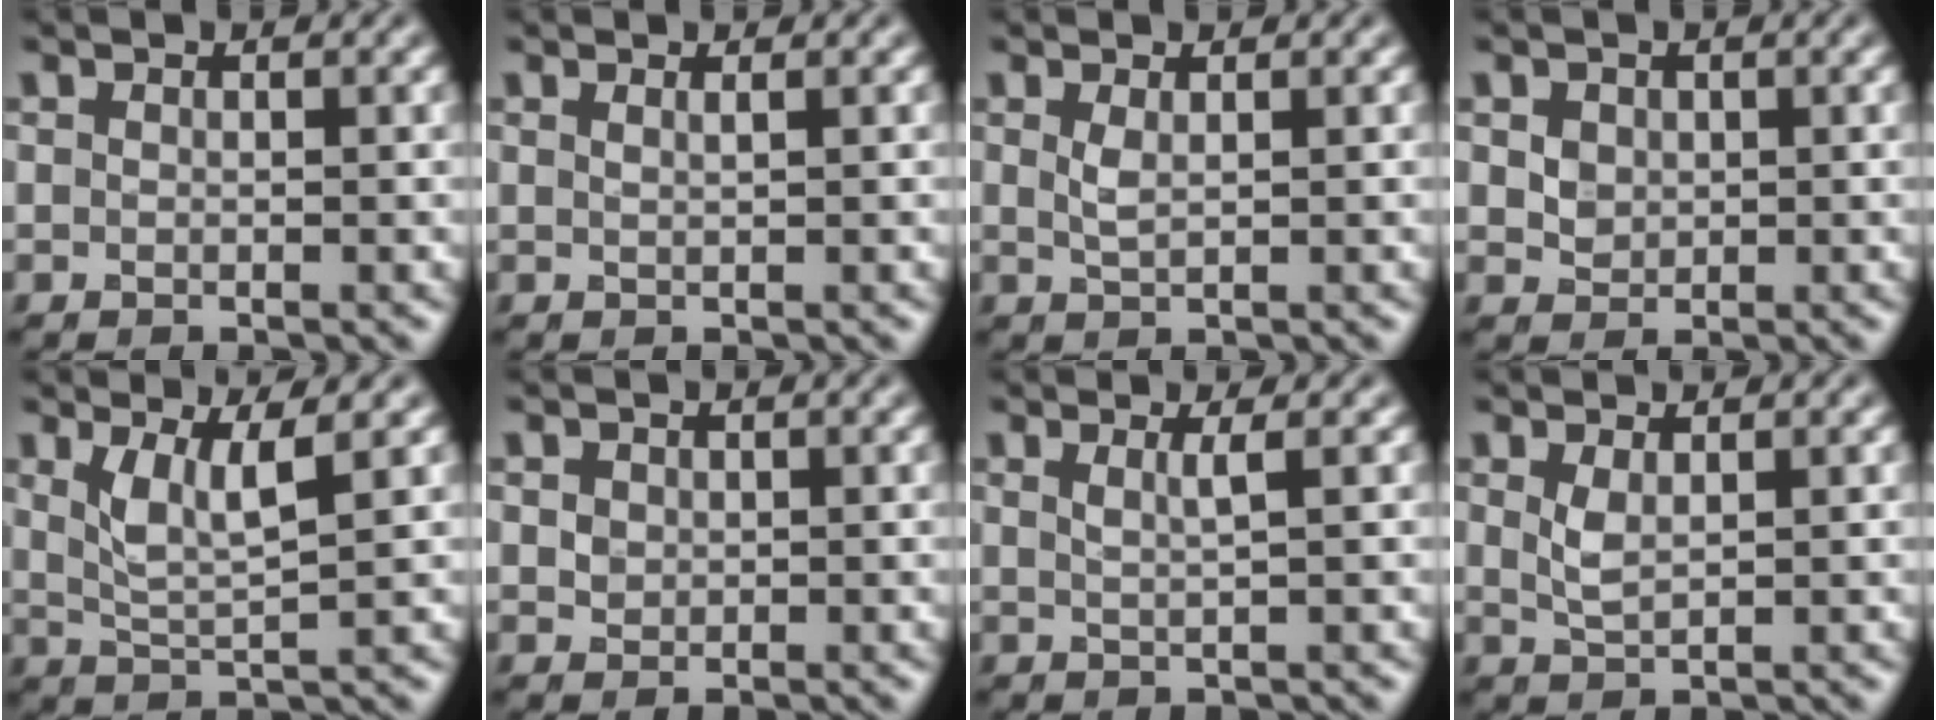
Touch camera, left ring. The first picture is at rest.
{"total": 0.9, "force": [0.5, 0.3, 0.6], "torque": [-0.005, -0.003, 0.003]}
{"total": 1.2, "force": [0.5, 0.4, 1.0], "torque": [-0.025, -0.002, 0.012]}
{"total": 1.8, "force": [0.6, 1.5, 0.8], "torque": [-0.018, -0.003, 0.020]}
{"total": 3.6, "force": [1.6, 0.8, 3.1], "torque": [-0.065, -0.007, 0.035]}
{"total": 1.0, "force": [0.2, 0.9, 0.3], "torque": [-0.003, -0.004, 0.007]}
{"total": 1.7, "force": [0.6, 0.5, 1.5], "torque": [-0.018, -0.001, 0.006]}
{"total": 1.5, "force": [0.6, 0.6, 1.3], "torque": [-0.033, -0.003, 0.018]}